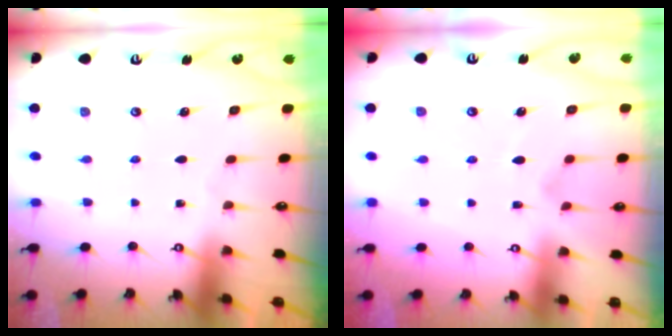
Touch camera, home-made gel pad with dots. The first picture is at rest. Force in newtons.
{"total": 1.2, "press": 0.2, "slide": 1.2}